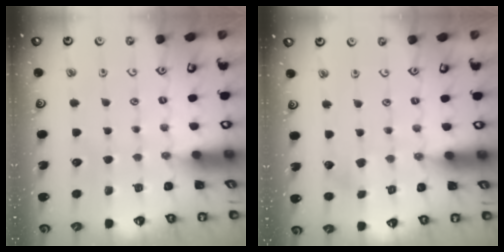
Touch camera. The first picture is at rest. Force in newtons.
{"total": 2.6, "press": 2.6, "slide": 0.2}